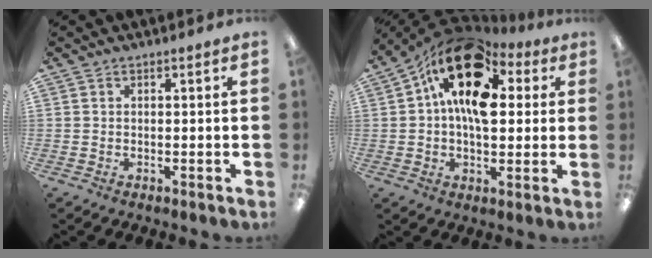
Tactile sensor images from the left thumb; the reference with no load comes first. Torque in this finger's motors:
{"motor_torque": [-0.32, 1.96, 1.46, -1.31, 0.43]}